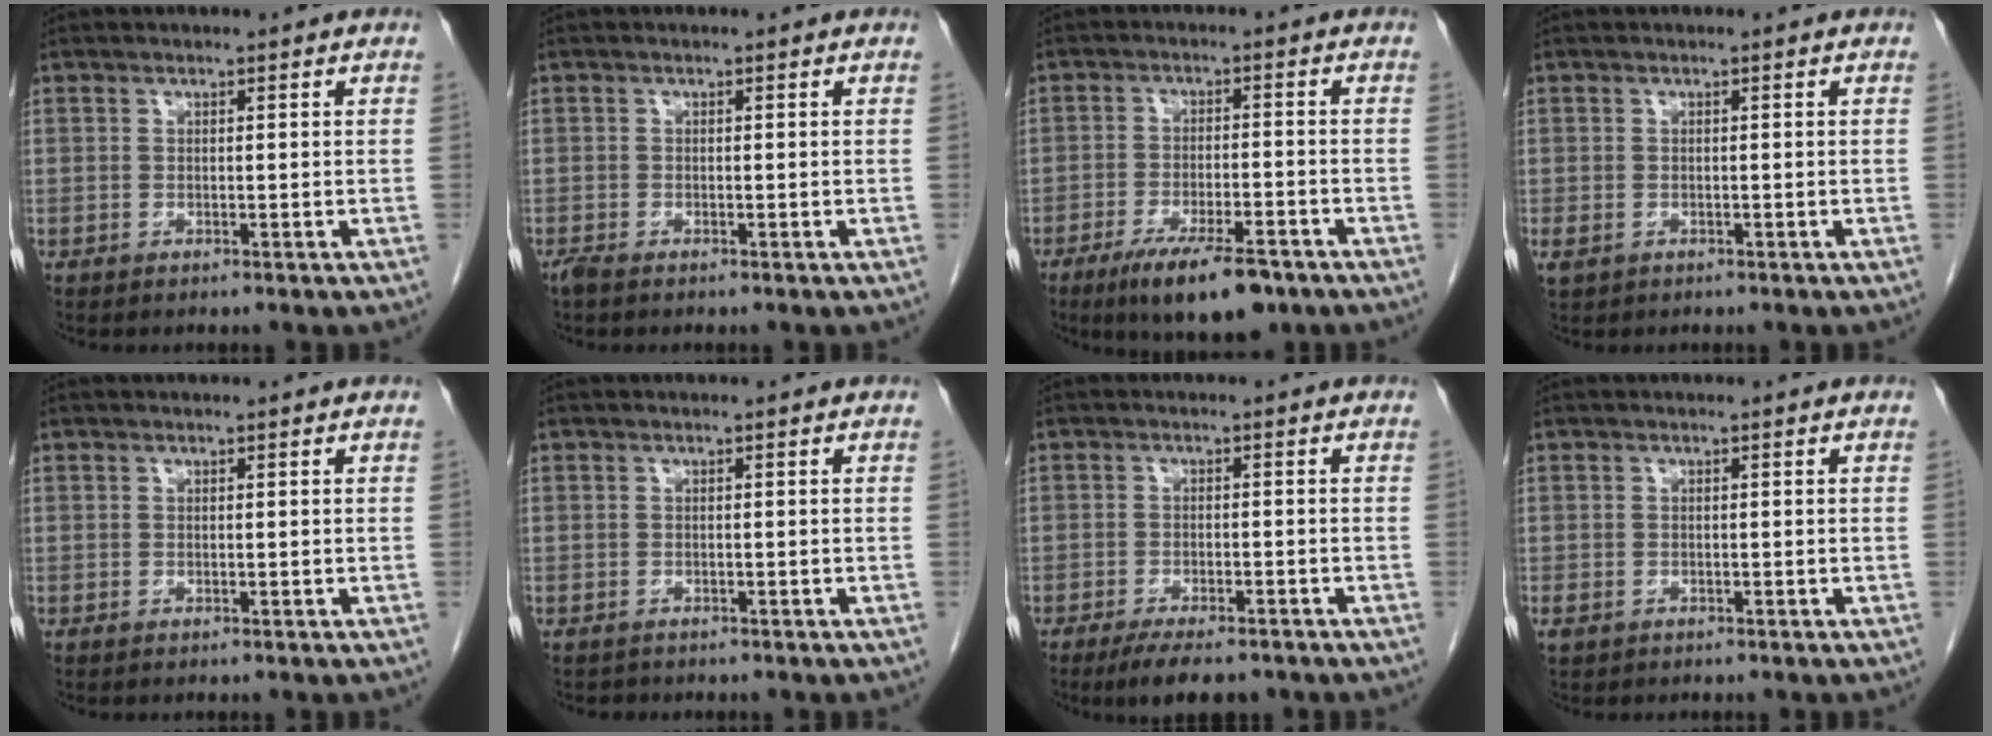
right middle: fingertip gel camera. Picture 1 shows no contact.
{"total": 1.2, "force": [-1.0, 0.2, 0.6], "torque": [-0.020, -0.005, -0.020]}
{"total": 10.8, "force": [-7.4, 2.6, 7.4], "torque": [-0.122, -0.017, -0.119]}
{"total": 1.7, "force": [-0.7, 1.3, 0.9], "torque": [-0.023, -0.001, -0.006]}
{"total": 0.0}
{"total": 0.8, "force": [-0.7, 0.4, -0.1], "torque": [-0.007, 0.000, -0.011]}
{"total": 7.1, "force": [-5.6, 2.0, 3.9], "torque": [-0.058, -0.010, -0.085]}
{"total": 1.6, "force": [-0.9, 1.1, 0.6], "torque": [-0.018, 0.000, -0.011]}